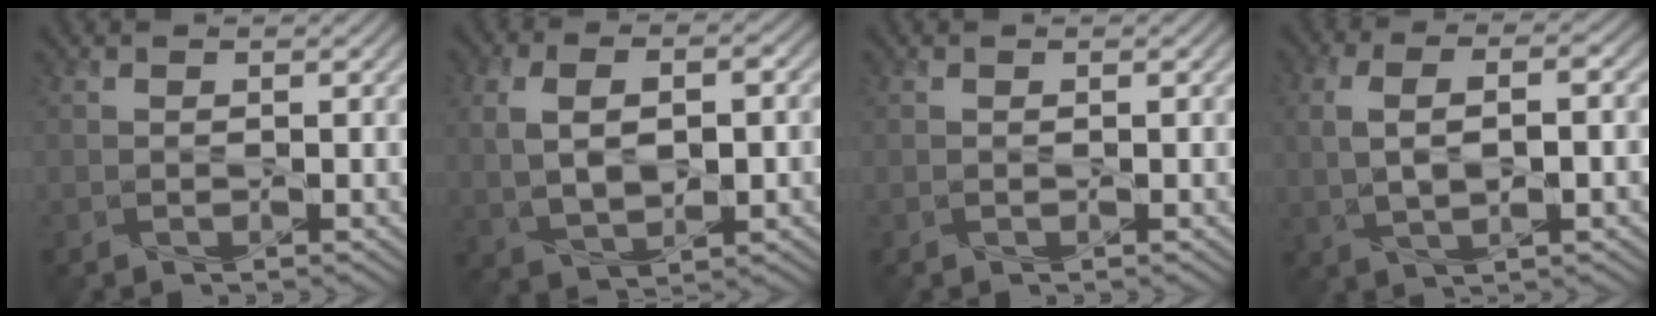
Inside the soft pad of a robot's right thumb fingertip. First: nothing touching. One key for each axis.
{"total": 9.3, "fx": 0.6, "fy": 5.5, "fz": 7.5, "tx": -0.149, "ty": 0.003, "tz": 0.012}
{"total": 0.0}
{"total": 7.1, "fx": 0.2, "fy": 2.8, "fz": 6.5, "tx": -0.139, "ty": 0.003, "tz": 0.007}